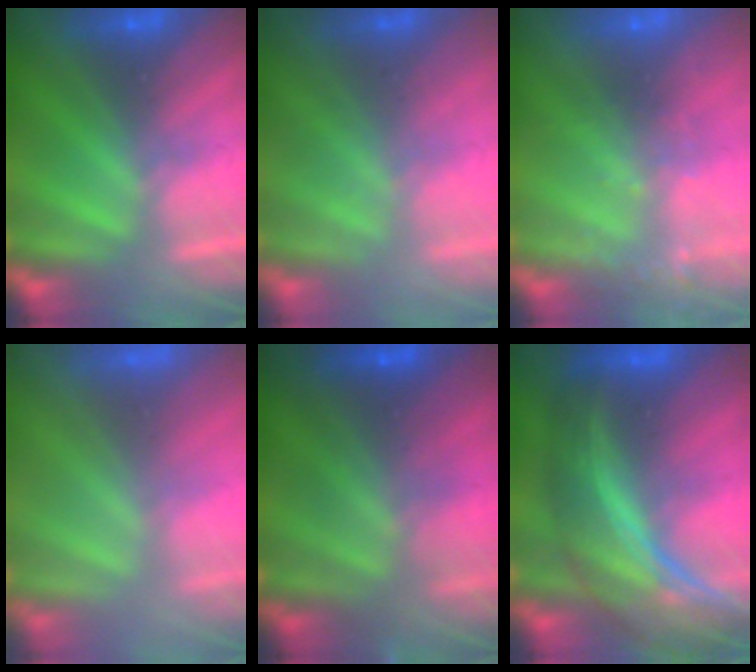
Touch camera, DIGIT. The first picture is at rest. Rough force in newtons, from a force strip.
{"total": 2.3}
{"total": 6.9}
{"total": 8.1}
{"total": 7.4}
{"total": 7.9}